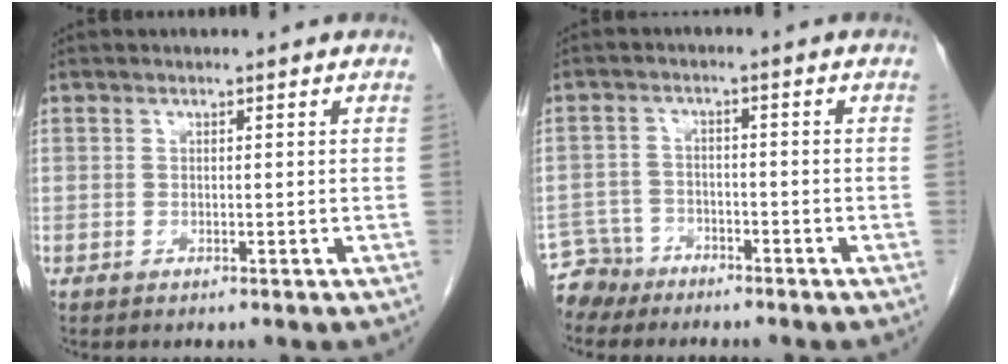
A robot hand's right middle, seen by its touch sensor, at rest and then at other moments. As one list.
[{"total": 4.2, "force": [-3.6, 2.0, -0.9], "torque": [0.015, -0.001, -0.070]}]